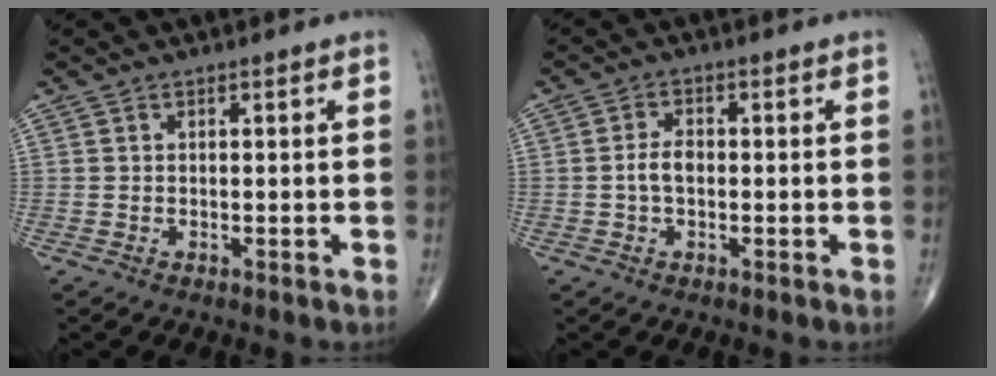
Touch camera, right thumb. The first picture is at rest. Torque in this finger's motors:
{"motor_torque": [0.83, 0.62, 0.35, -0.26, 0.04]}